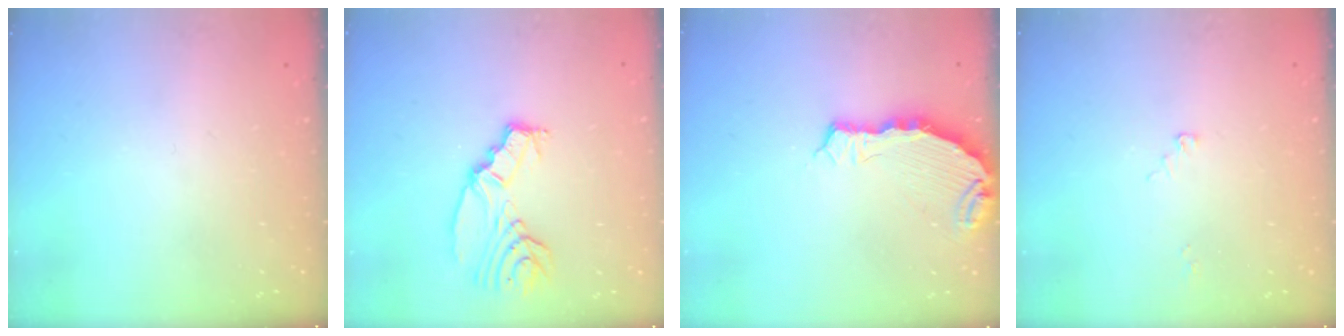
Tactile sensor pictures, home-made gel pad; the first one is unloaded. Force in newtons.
{"total": 9.6, "press": 9.5, "slide": 1.0}
{"total": 6.6, "press": 6.1, "slide": 2.6}
{"total": 2.1, "press": 2.1, "slide": 0.2}